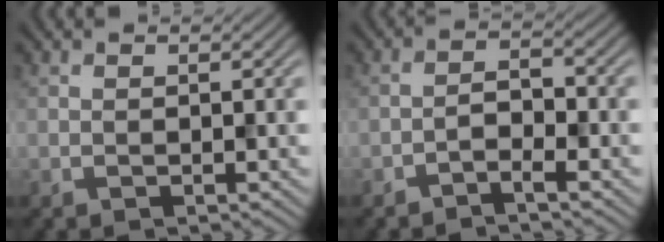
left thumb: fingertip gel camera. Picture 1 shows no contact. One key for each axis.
{"total": 2.5, "fx": -1.8, "fy": 0.7, "fz": 1.5, "tx": -0.029, "ty": 0.009, "tz": -0.039}